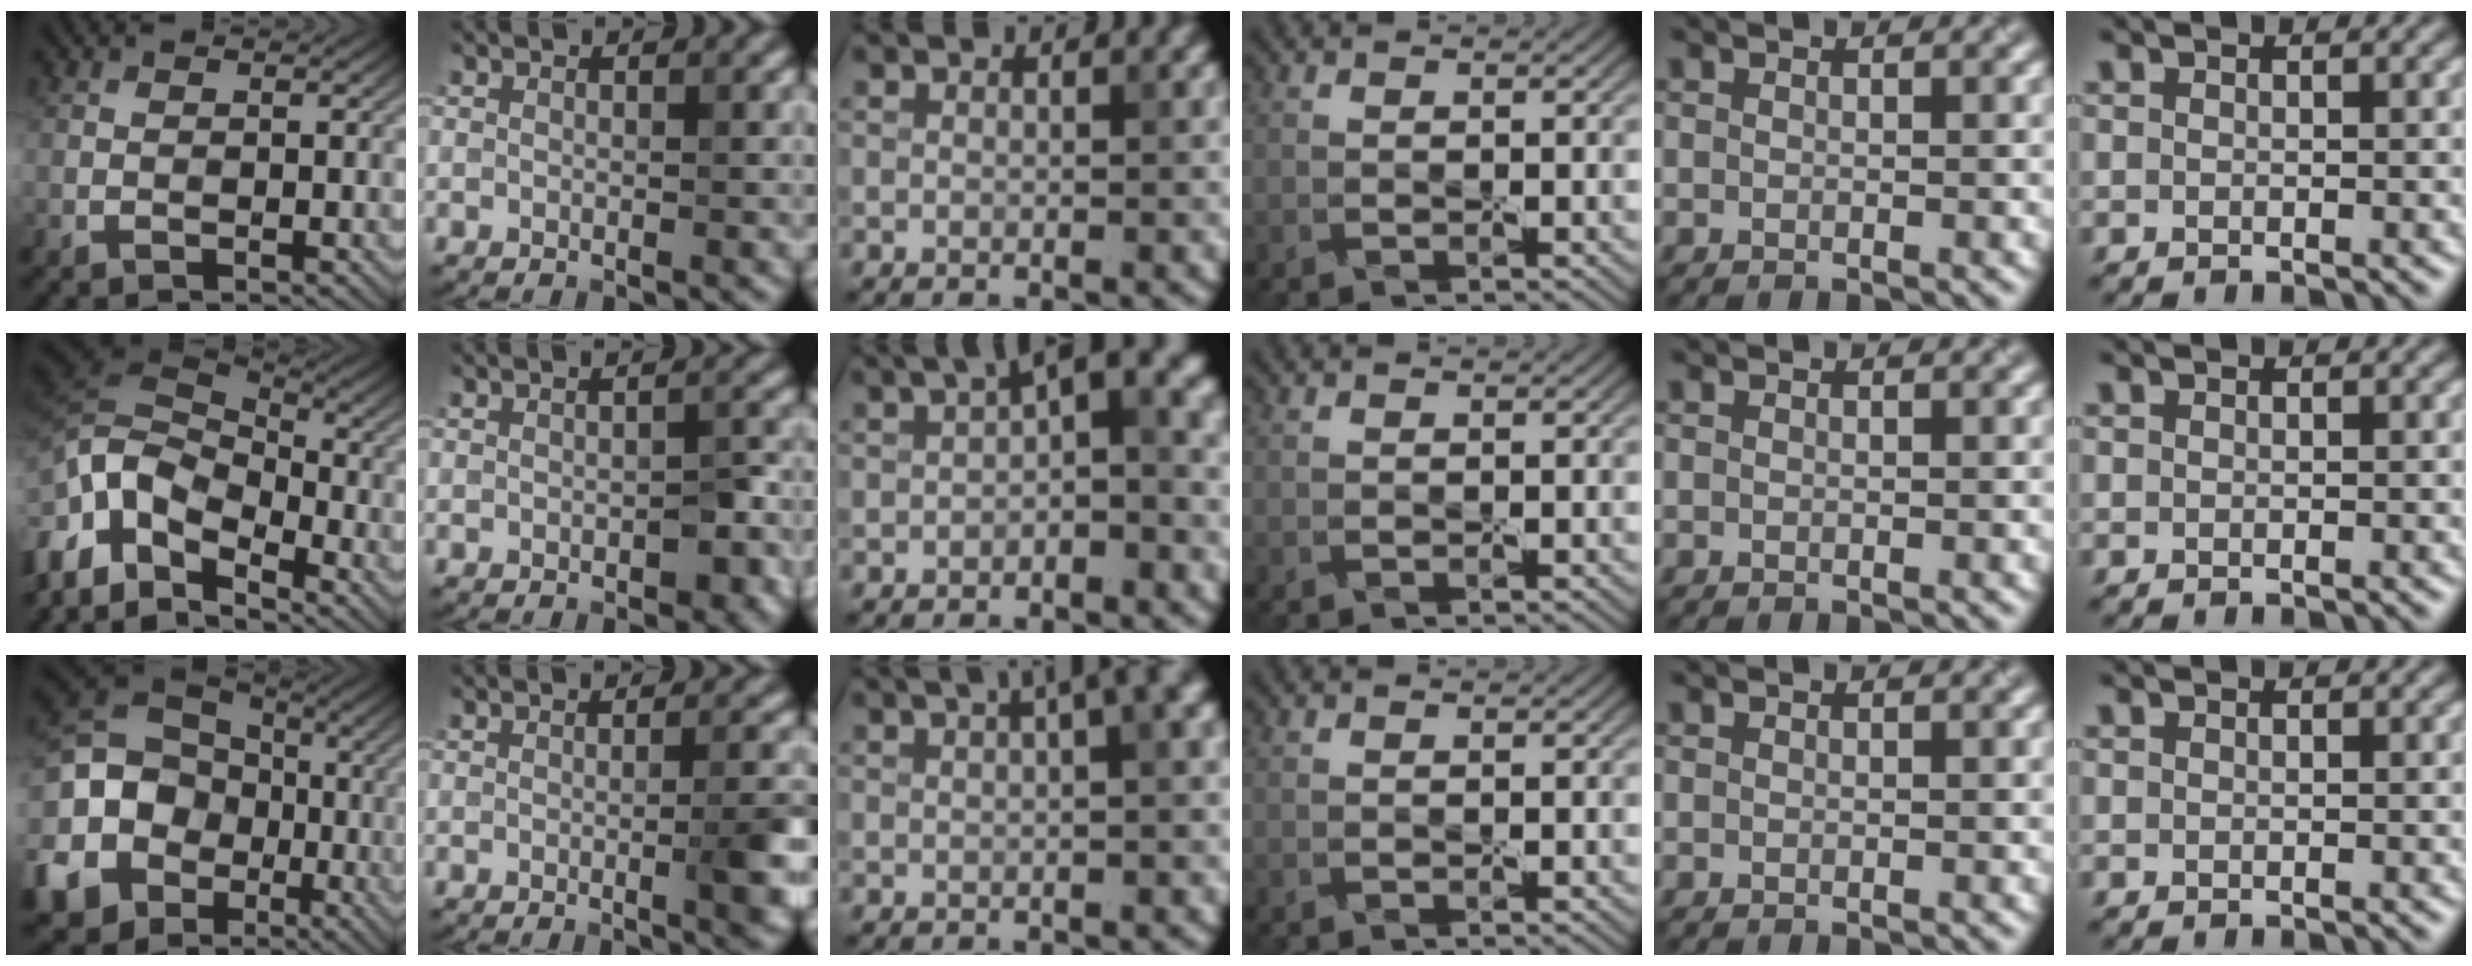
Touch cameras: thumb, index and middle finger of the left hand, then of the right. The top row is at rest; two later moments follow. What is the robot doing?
{"motion": "peel", "object": "velcro strap"}